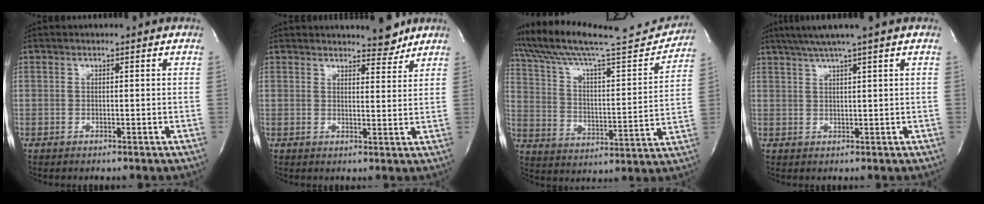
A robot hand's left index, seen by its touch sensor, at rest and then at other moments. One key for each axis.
{"total": 3.8, "fx": 3.6, "fy": 0.9, "fz": 1.0, "tx": -0.010, "ty": -0.019, "tz": 0.040}
{"total": 22.7, "fx": 21.0, "fy": 1.4, "fz": 8.4, "tx": -0.147, "ty": -0.031, "tz": 0.314}
{"total": 5.4, "fx": 3.8, "fy": -1.4, "fz": 3.6, "tx": -0.057, "ty": 0.014, "tz": 0.067}